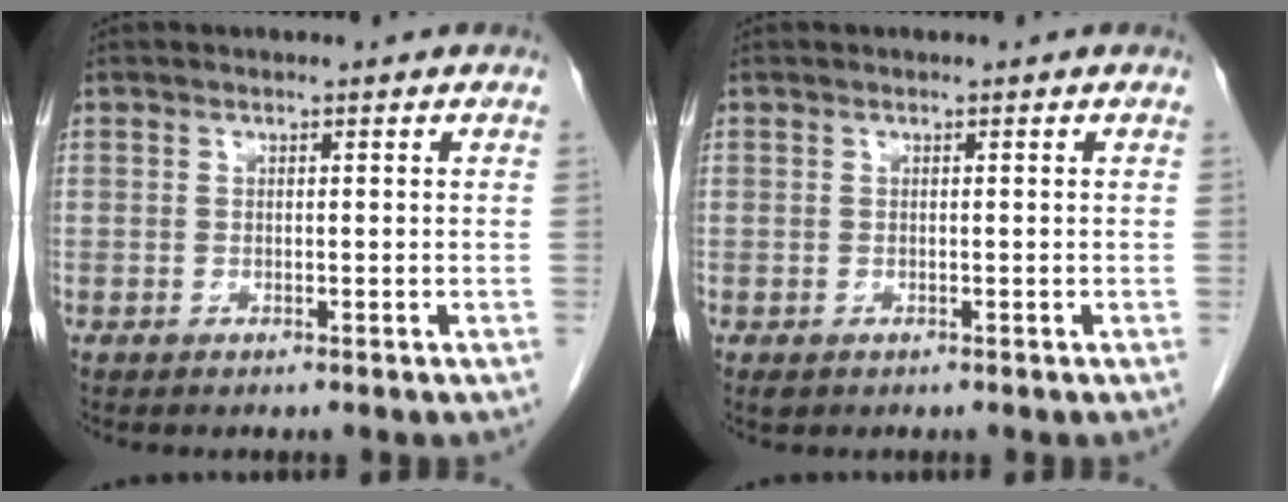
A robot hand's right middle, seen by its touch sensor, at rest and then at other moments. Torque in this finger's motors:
{"motor_torque": [-0.05, -0.25, -0.01, 0.00]}